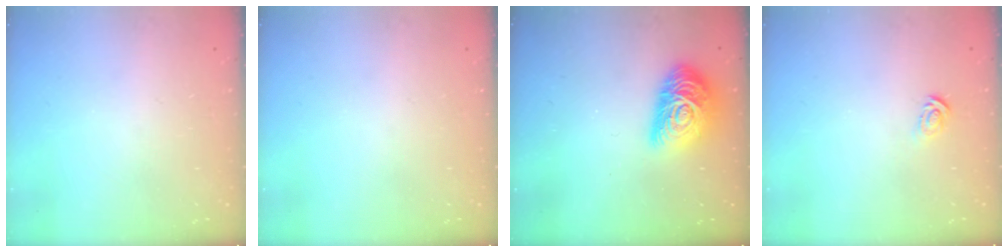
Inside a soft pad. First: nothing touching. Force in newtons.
{"total": 0.0}
{"total": 16.4, "press": 16.4, "slide": 0.8}
{"total": 2.9, "press": 2.9, "slide": 0.2}